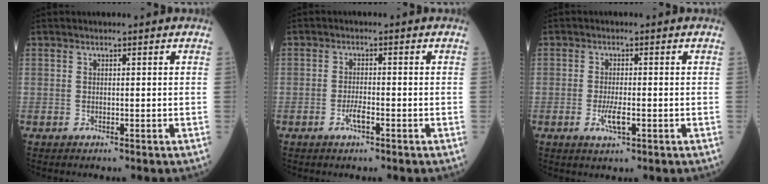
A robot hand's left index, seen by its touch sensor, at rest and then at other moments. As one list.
[{"total": 2.3, "force": [-1.2, 0.4, 1.9], "torque": [-0.040, 0.000, -0.023]}, {"total": 3.2, "force": [-1.1, 0.7, 2.9], "torque": [-0.065, -0.003, -0.017]}]